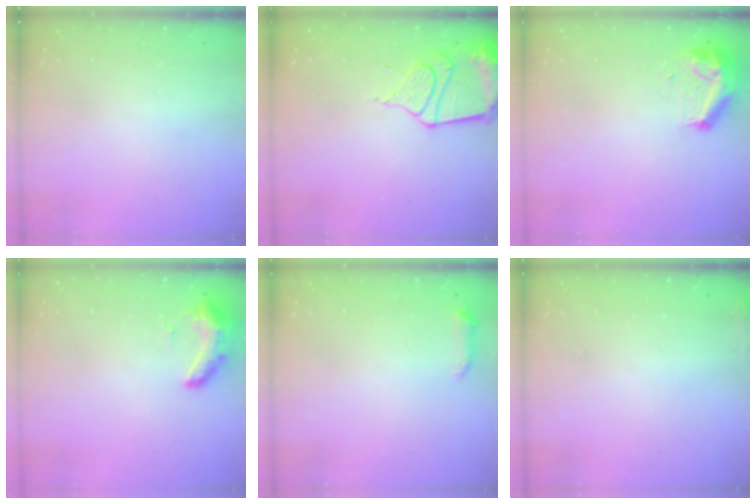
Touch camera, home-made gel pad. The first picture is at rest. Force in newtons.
{"total": 13.2, "press": 13.1, "slide": 1.7}
{"total": 9.0, "press": 8.9, "slide": 1.1}
{"total": 14.6, "press": 10.5, "slide": 10.2}
{"total": 3.7, "press": 3.7, "slide": 0.7}
{"total": 6.3, "press": 5.9, "slide": 2.1}